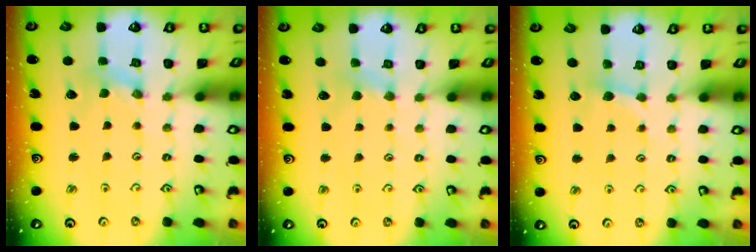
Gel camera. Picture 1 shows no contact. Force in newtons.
{"total": 3.2, "press": 3.1, "slide": 0.5}
{"total": 2.9, "press": 2.9, "slide": 0.4}